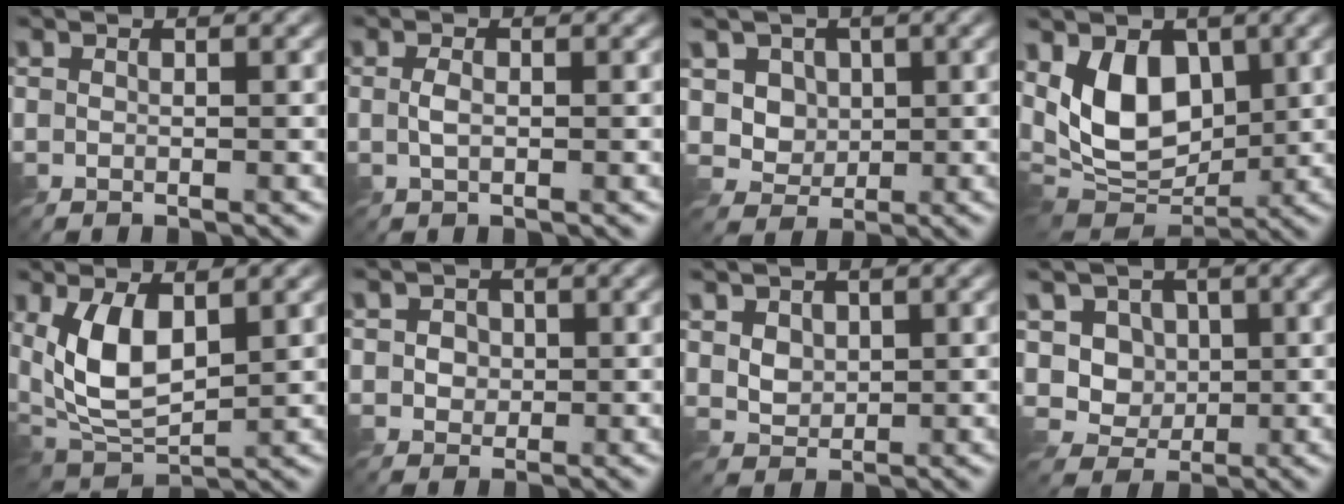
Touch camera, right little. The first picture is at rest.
{"total": 1.2, "force": [-0.3, 0.5, 1.1], "torque": [-0.027, 0.000, -0.008]}
{"total": 4.5, "force": [1.4, 3.8, 1.9], "torque": [-0.055, -0.005, 0.030]}
{"total": 8.0, "force": [1.8, 5.1, 5.8], "torque": [-0.107, -0.014, 0.022]}
{"total": 6.6, "force": [1.4, 3.2, 5.6], "torque": [-0.124, -0.008, 0.028]}
{"total": 2.4, "force": [0.4, 2.1, 1.1], "torque": [-0.021, 0.004, 0.005]}
{"total": 2.6, "force": [1.1, 1.9, 1.3], "torque": [-0.045, -0.001, 0.029]}
{"total": 5.6, "force": [1.5, 4.8, 2.5], "torque": [-0.061, -0.002, 0.024]}